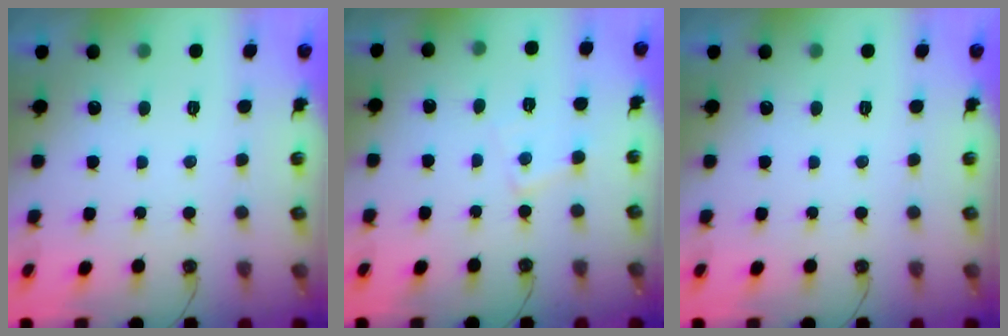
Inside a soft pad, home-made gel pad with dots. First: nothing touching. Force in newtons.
{"total": 6.3, "press": 6.2, "slide": 0.8}
{"total": 0.0}